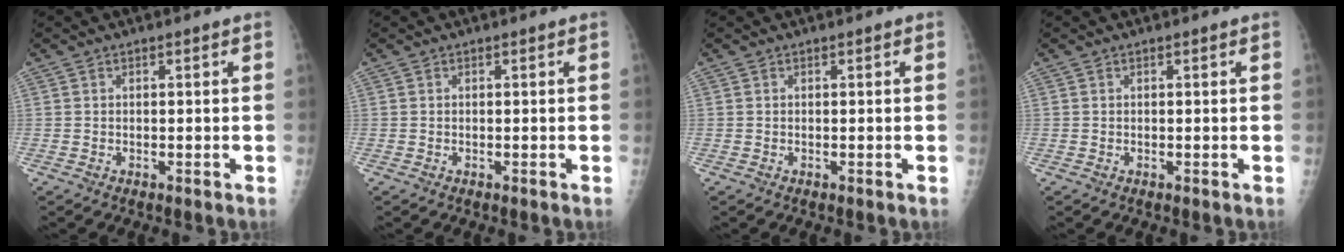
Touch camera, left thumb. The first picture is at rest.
{"total": 0.0}
{"total": 0.0}
{"total": 0.0}